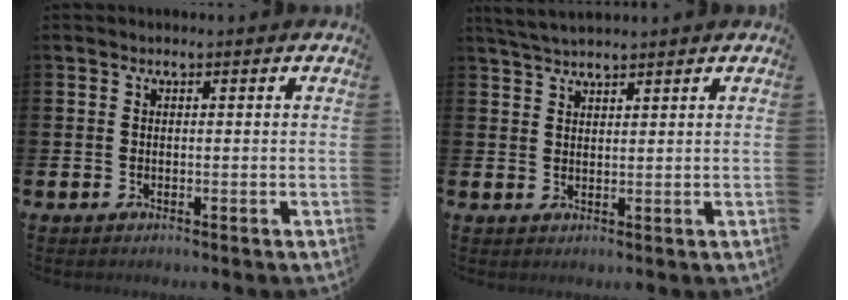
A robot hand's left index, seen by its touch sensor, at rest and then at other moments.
{"total": 3.4, "force": [3.2, 0.5, 1.0], "torque": [-0.026, -0.006, 0.060]}